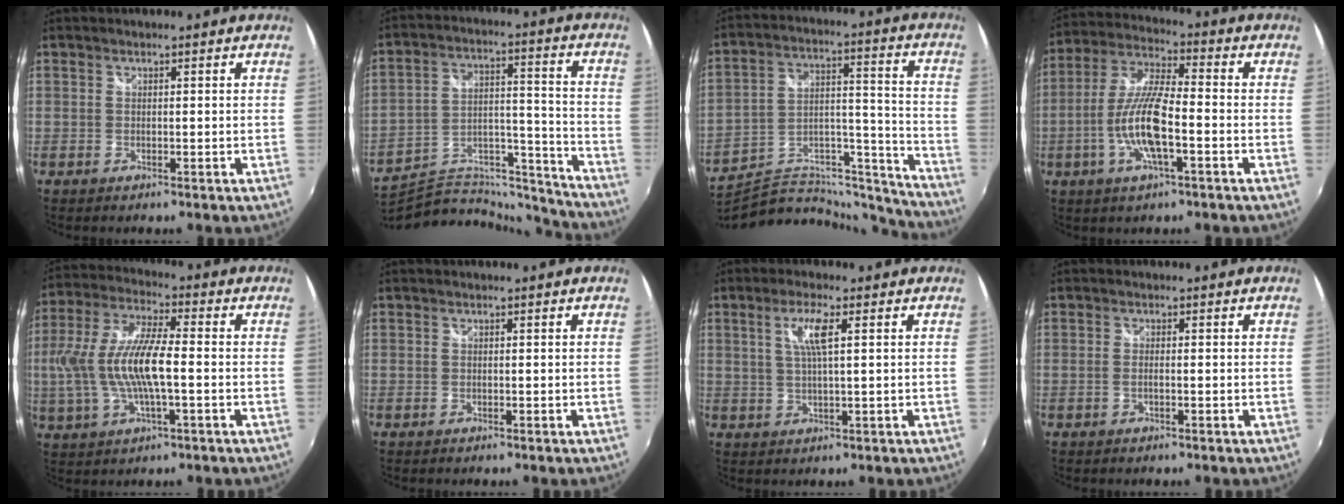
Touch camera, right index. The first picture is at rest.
{"total": 20.1, "force": [-17.6, 7.6, 6.0], "torque": [-0.106, 0.055, -0.248]}
{"total": 22.0, "force": [-18.8, 8.5, 7.5], "torque": [-0.117, 0.061, -0.263]}
{"total": 12.1, "force": [-3.6, 2.7, 11.3], "torque": [-0.235, -0.002, -0.069]}
{"total": 13.7, "force": [-1.4, 3.9, 13.0], "torque": [-0.262, 0.001, -0.026]}
{"total": 0.0}
{"total": 5.1, "force": [1.6, 0.3, 4.8], "torque": [-0.094, 0.000, 0.031]}
{"total": 1.0, "force": [-0.3, 0.2, 1.0], "torque": [-0.021, 0.000, -0.006]}